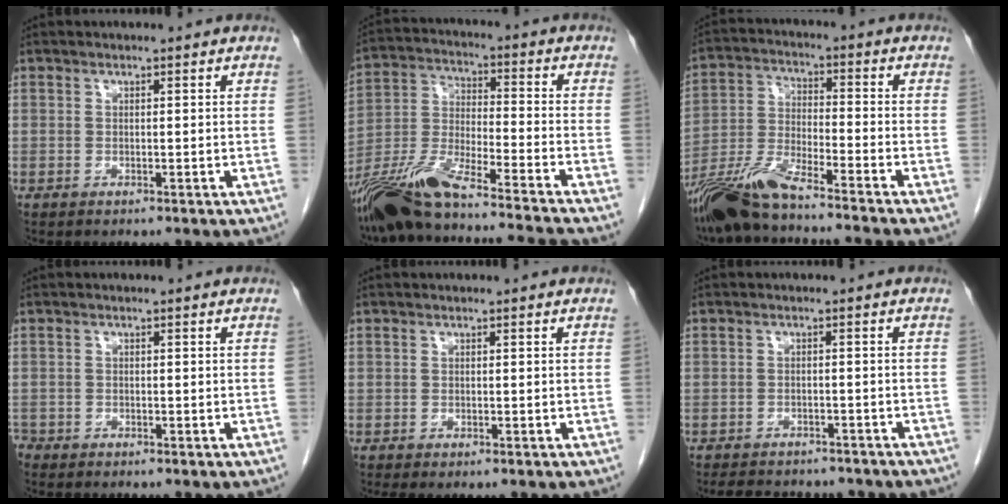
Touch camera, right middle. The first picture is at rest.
{"total": 17.8, "force": [-15.3, -0.8, 9.1], "torque": [-0.202, -0.018, -0.279]}
{"total": 11.4, "force": [-9.8, -0.6, 5.8], "torque": [-0.119, -0.015, -0.187]}
{"total": 1.6, "force": [-1.4, 0.7, 0.1], "torque": [-0.008, -0.003, -0.025]}
{"total": 1.3, "force": [-1.0, 0.5, 0.8], "torque": [-0.012, -0.005, -0.013]}
{"total": 11.5, "force": [-10.1, 3.9, 3.9], "torque": [-0.076, 0.001, -0.119]}